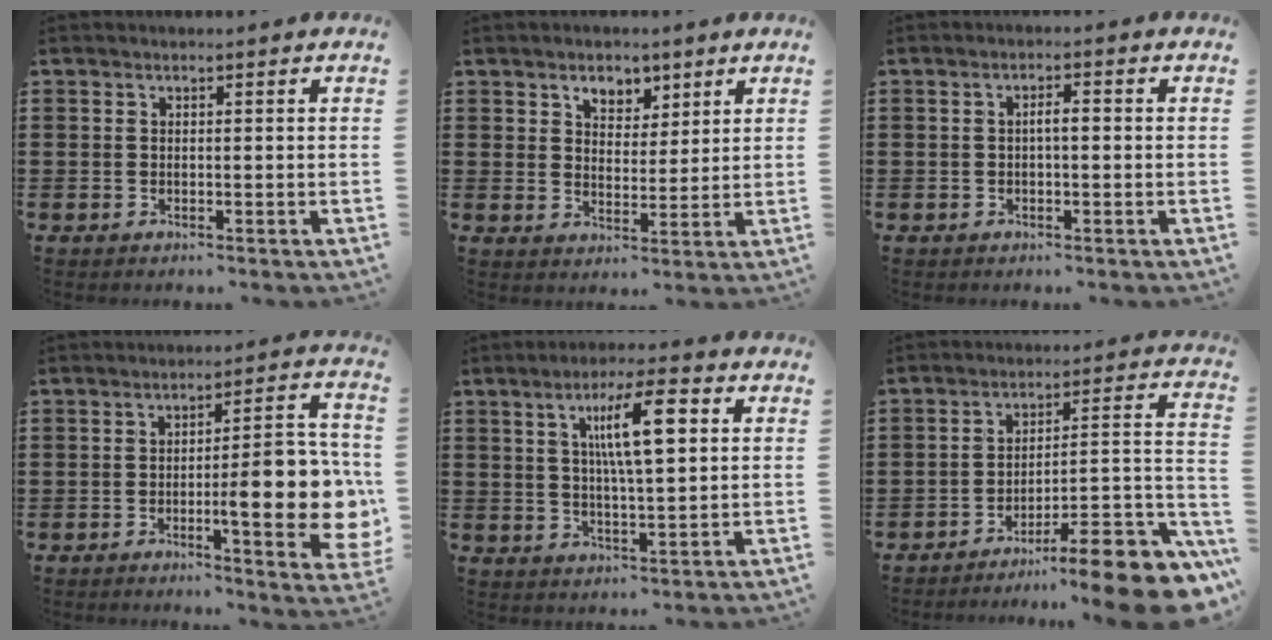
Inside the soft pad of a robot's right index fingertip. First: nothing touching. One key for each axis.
{"total": 4.3, "fx": 2.9, "fy": 2.8, "fz": 1.5, "tx": -0.028, "ty": 0.006, "tz": 0.050}
{"total": 2.0, "fx": -0.1, "fy": 0.5, "fz": 1.9, "tx": -0.036, "ty": 0.003, "tz": -0.004}
{"total": 13.4, "fx": -2.0, "fy": 3.6, "fz": 12.8, "tx": -0.170, "ty": -0.009, "tz": -0.035}
{"total": 9.6, "fx": 2.9, "fy": 2.1, "fz": 8.9, "tx": -0.162, "ty": 0.004, "tz": 0.042}
{"total": 10.5, "fx": -8.0, "fy": 1.1, "fz": 6.7, "tx": -0.074, "ty": 0.006, "tz": -0.150}